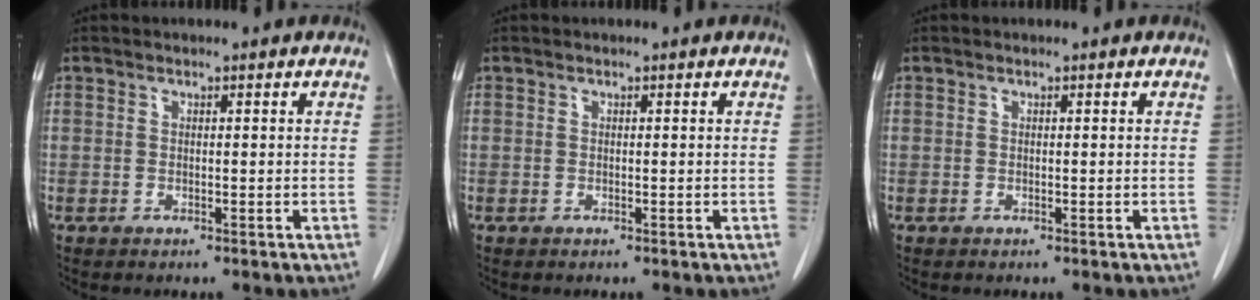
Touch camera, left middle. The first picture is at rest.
{"total": 0.0}
{"total": 0.0}